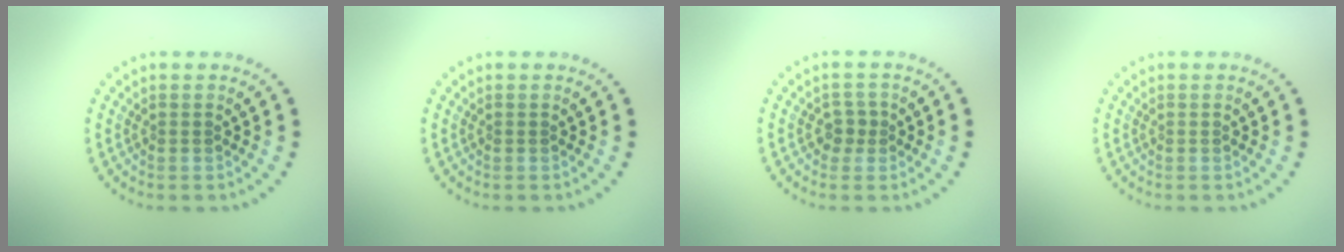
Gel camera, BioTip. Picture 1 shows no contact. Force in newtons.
{"total": 0.0}
{"total": 1.5, "press": 1.2, "slide": 0.9}
{"total": 0.0}